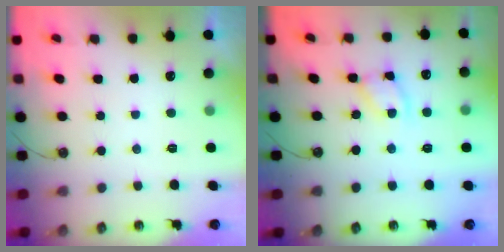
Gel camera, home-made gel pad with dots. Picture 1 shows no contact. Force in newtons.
{"total": 7.0, "press": 7.0, "slide": 0.4}